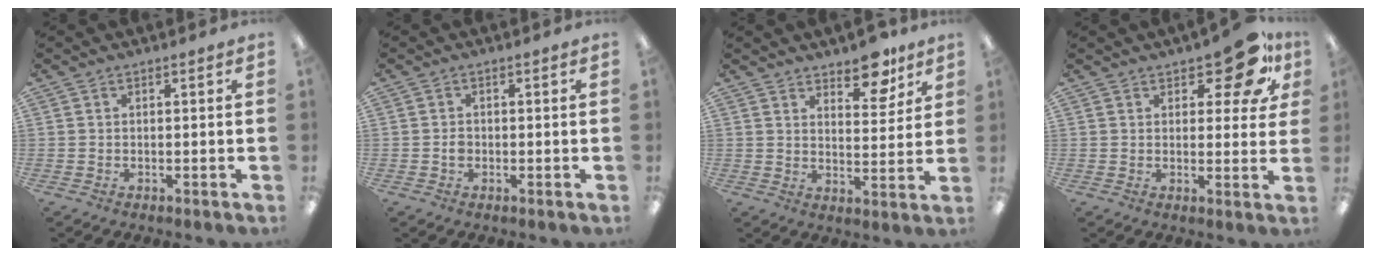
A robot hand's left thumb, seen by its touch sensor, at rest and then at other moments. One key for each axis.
{"total": 1.4, "fx": -0.2, "fy": 1.1, "fz": 0.8, "tx": -0.016, "ty": 0.004, "tz": -0.005}
{"total": 8.7, "fx": 7.0, "fy": 3.6, "fz": 3.8, "tx": -0.029, "ty": -0.047, "tz": 0.118}
{"total": 11.3, "fx": 7.0, "fy": 4.9, "fz": 7.5, "tx": -0.084, "ty": -0.038, "tz": 0.117}